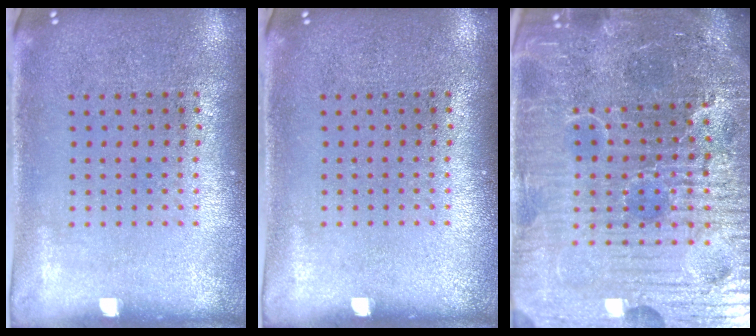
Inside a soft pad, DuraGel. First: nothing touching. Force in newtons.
{"total": 0.0}
{"total": 6.9, "press": 6.2, "slide": 3.1}